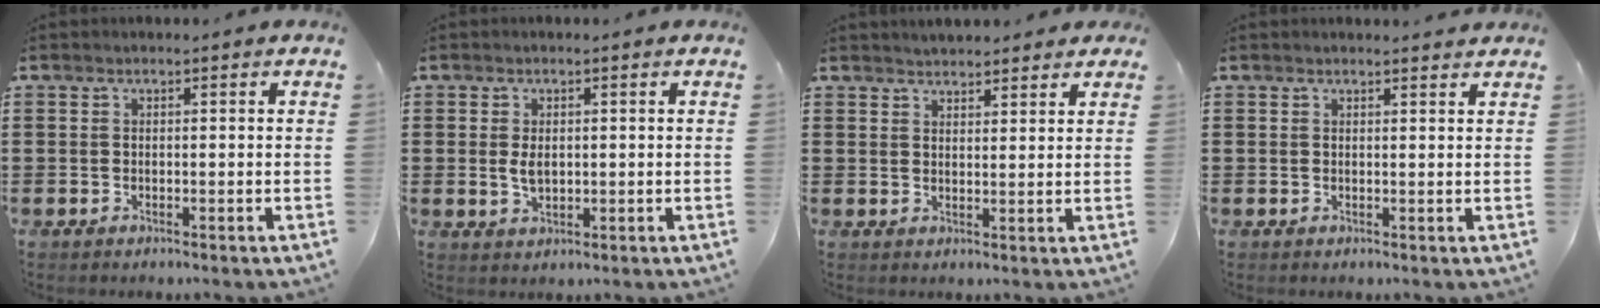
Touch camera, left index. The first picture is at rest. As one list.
[{"total": 2.8, "force": [0.2, 1.6, 2.3], "torque": [-0.055, 0.003, 0.000]}, {"total": 2.3, "force": [2.2, 0.5, 0.0], "torque": [-0.006, 0.001, 0.043]}, {"total": 1.1, "force": [1.1, 0.0, 0.3], "torque": [-0.008, -0.001, 0.021]}]